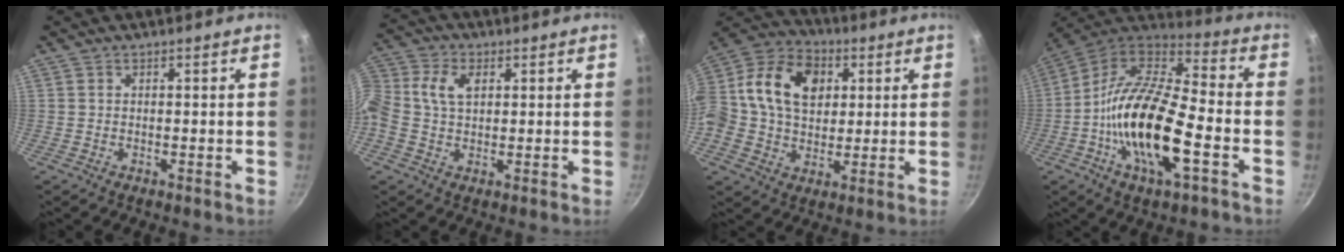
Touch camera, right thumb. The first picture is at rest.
{"total": 10.0, "force": [1.9, 7.2, 6.8], "torque": [-0.143, 0.028, 0.022]}
{"total": 19.7, "force": [4.0, 14.5, 12.8], "torque": [-0.211, 0.024, 0.051]}
{"total": 21.9, "force": [-6.0, 8.3, 19.4], "torque": [-0.357, 0.033, -0.130]}